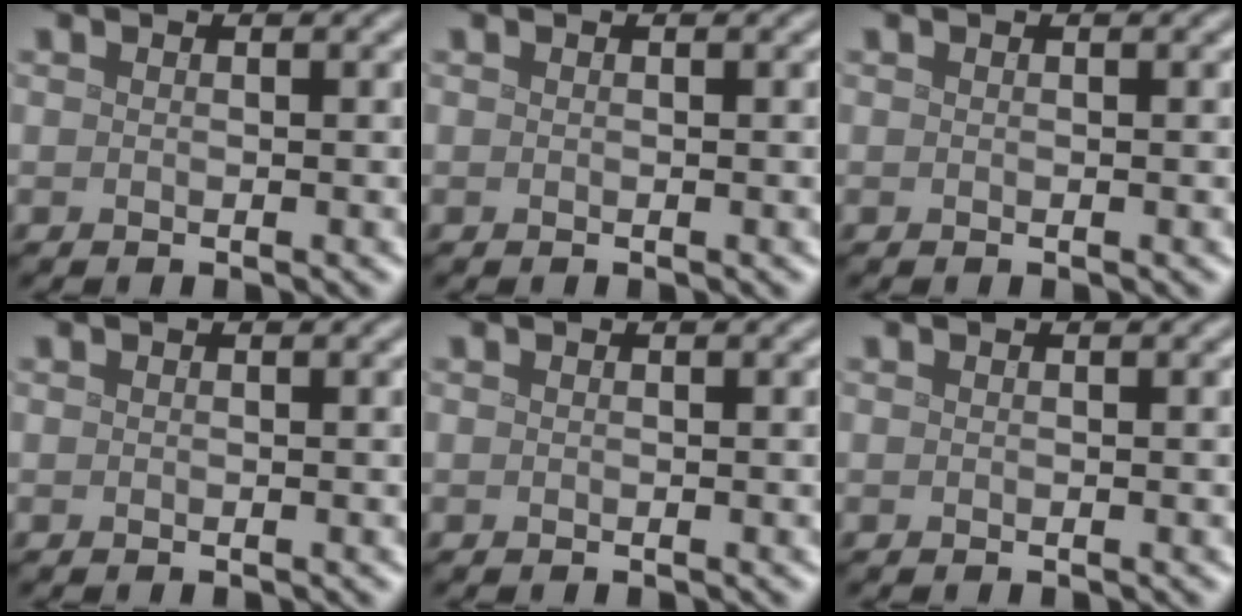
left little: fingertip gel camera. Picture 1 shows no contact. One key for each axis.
{"total": 0.0}
{"total": 0.0}
{"total": 0.0}
{"total": 0.0}
{"total": 0.0}